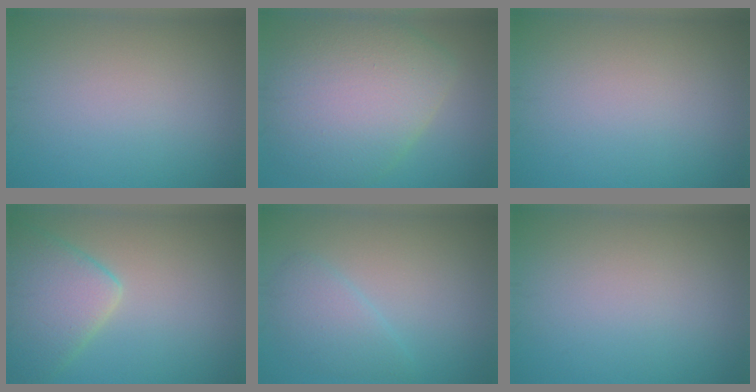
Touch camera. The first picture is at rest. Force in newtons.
{"total": 10.1, "press": 10.1, "slide": 0.5}
{"total": 0.0}
{"total": 5.9, "press": 5.8, "slide": 0.5}
{"total": 2.7, "press": 2.7, "slide": 0.1}
{"total": 0.0}